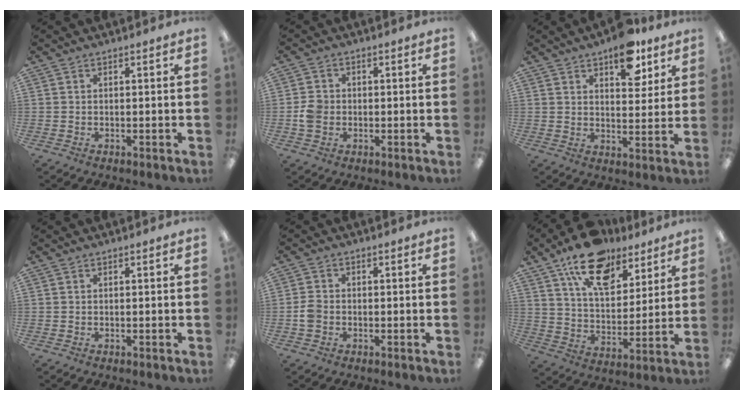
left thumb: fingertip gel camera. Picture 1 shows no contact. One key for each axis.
{"total": 4.1, "fx": -0.6, "fy": 3.5, "fz": 2.0, "tx": -0.026, "ty": 0.005, "tz": -0.011}
{"total": 11.6, "fx": 7.4, "fy": 5.9, "fz": 6.7, "tx": -0.068, "ty": -0.035, "tz": 0.123}
{"total": 0.0}
{"total": 3.1, "fx": -1.0, "fy": 2.4, "fz": 1.7, "tx": -0.028, "ty": 0.008, "tz": -0.017}
{"total": 16.9, "fx": 11.6, "fy": 8.6, "fz": 8.8, "tx": -0.141, "ty": -0.056, "tz": 0.205}